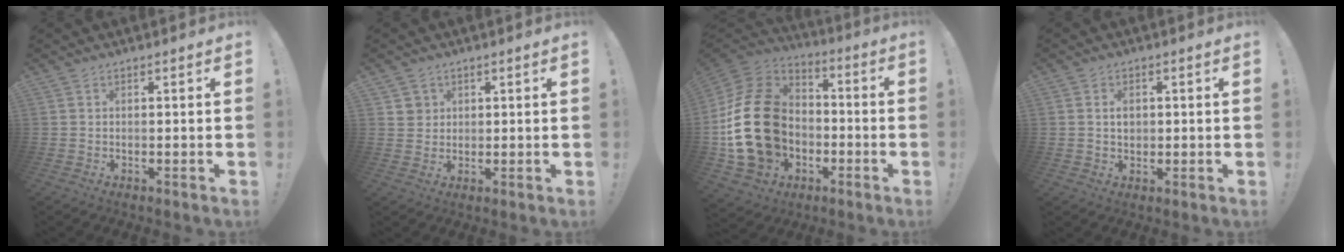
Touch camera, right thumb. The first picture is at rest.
{"total": 3.3, "force": [1.7, 2.8, 0.4], "torque": [-0.004, -0.007, 0.030]}
{"total": 24.0, "force": [-2.7, 17.9, 15.8], "torque": [-0.318, 0.027, -0.026]}
{"total": 3.3, "force": [0.4, 2.5, 2.1], "torque": [-0.020, -0.003, 0.002]}